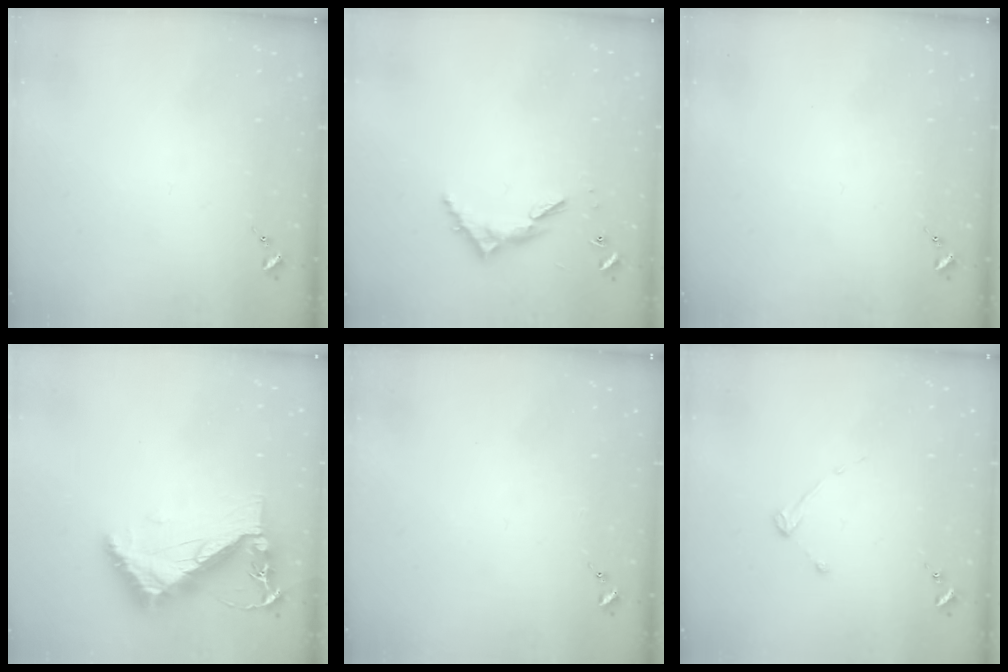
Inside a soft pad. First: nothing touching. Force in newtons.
{"total": 6.3, "press": 6.3, "slide": 0.5}
{"total": 0.0}
{"total": 9.0, "press": 8.9, "slide": 0.6}
{"total": 0.0}
{"total": 2.6, "press": 2.5, "slide": 0.4}